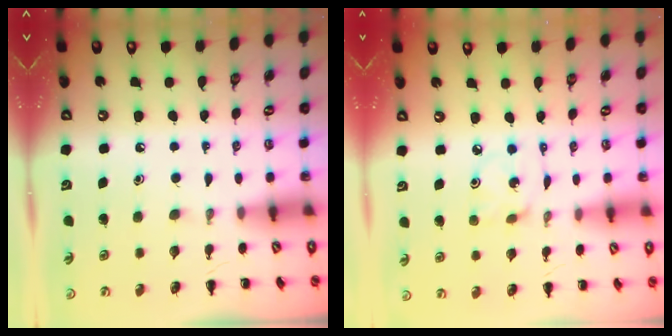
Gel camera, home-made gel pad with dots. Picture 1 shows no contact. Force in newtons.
{"total": 1.8, "press": 1.7, "slide": 0.5}